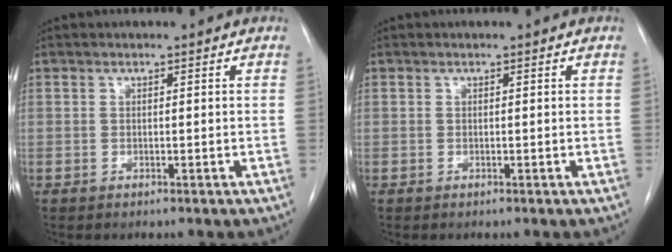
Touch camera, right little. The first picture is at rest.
{"total": 0.0}